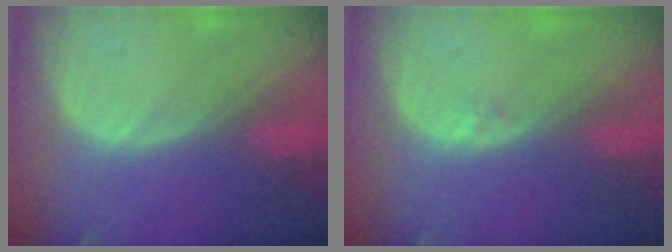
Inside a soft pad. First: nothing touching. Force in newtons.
{"total": 0.6, "press": 0.5, "slide": 0.4}